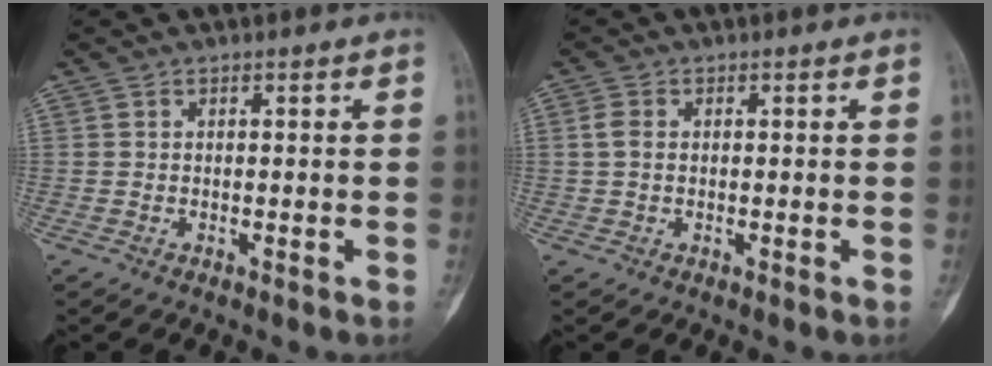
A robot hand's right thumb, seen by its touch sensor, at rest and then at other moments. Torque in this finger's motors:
{"motor_torque": [-0.46, -0.22, 0.43, 0.09, -0.09]}